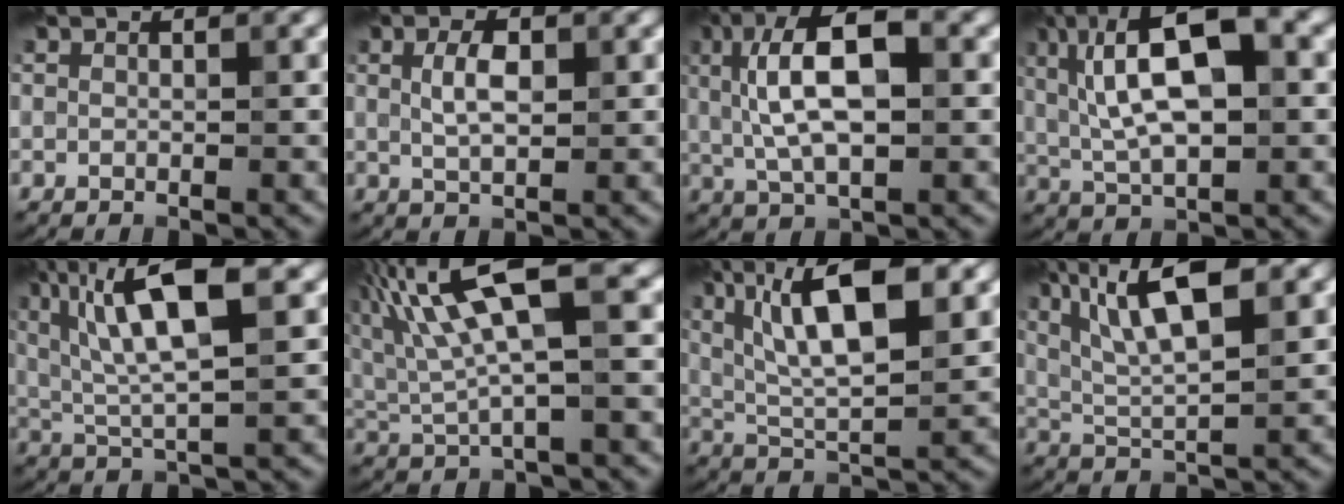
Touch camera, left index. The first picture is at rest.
{"total": 2.8, "force": [0.6, 1.3, 2.5], "torque": [-0.052, 0.002, 0.012]}
{"total": 8.9, "force": [1.5, 3.5, 8.0], "torque": [-0.146, 0.016, 0.016]}
{"total": 11.0, "force": [2.3, 4.1, 9.9], "torque": [-0.168, 0.015, 0.033]}
{"total": 9.9, "force": [3.8, 2.6, 8.7], "torque": [-0.161, 0.017, 0.070]}
{"total": 10.2, "force": [3.8, 2.8, 9.0], "torque": [-0.193, 0.020, 0.070]}
{"total": 10.9, "force": [4.2, 3.5, 9.4], "torque": [-0.153, 0.011, 0.069]}
{"total": 9.3, "force": [4.2, 2.7, 7.8], "torque": [-0.141, 0.016, 0.070]}